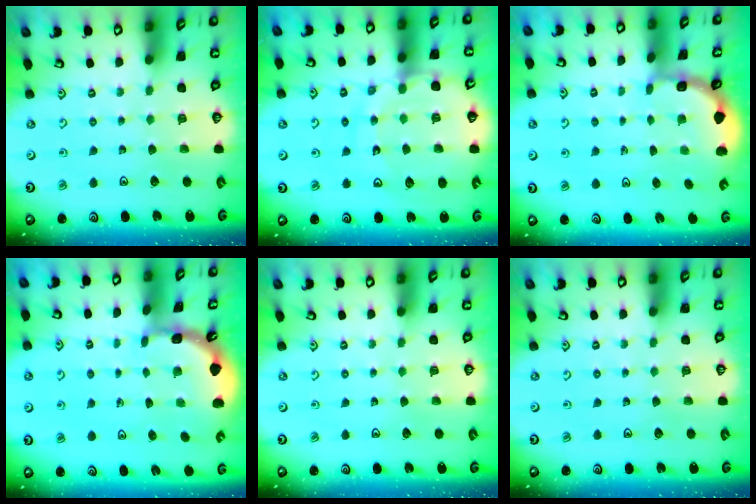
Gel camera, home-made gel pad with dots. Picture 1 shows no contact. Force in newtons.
{"total": 13.5, "press": 13.4, "slide": 1.5}
{"total": 1.9, "press": 1.9, "slide": 0.2}
{"total": 1.7, "press": 1.7, "slide": 0.1}
{"total": 0.0}
{"total": 0.0}